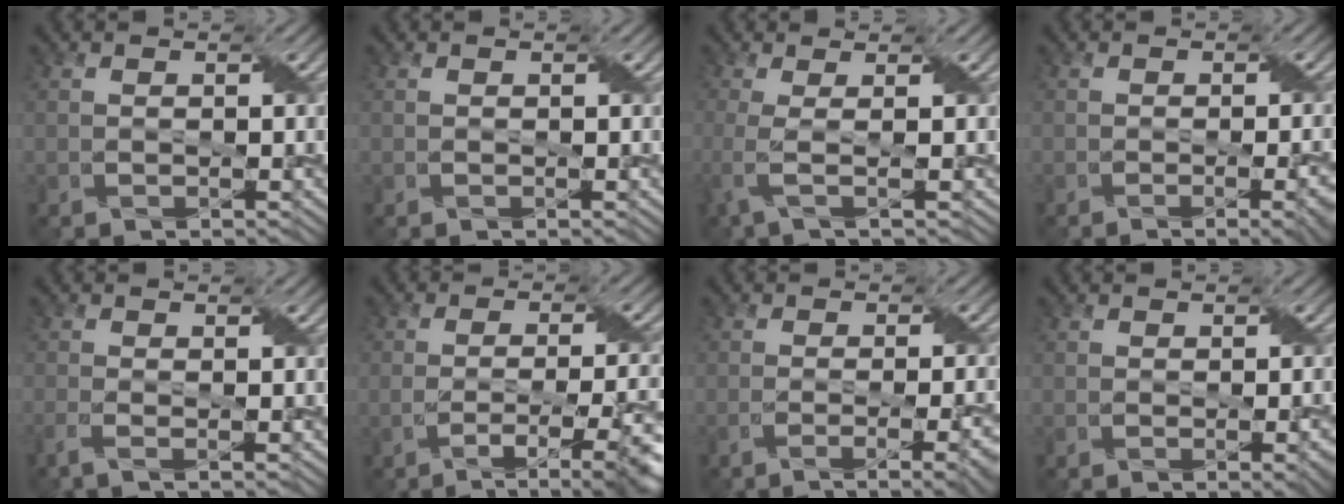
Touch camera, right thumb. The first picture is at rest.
{"total": 0.0}
{"total": 3.0, "force": [-0.3, 0.7, 2.9], "torque": [-0.057, -0.004, -0.017]}
{"total": 4.5, "force": [-1.6, 1.3, 4.0], "torque": [-0.041, -0.003, -0.018]}
{"total": 2.0, "force": [-1.0, 0.4, 1.6], "torque": [-0.028, -0.001, -0.032]}
{"total": 9.1, "force": [-3.8, 2.4, 7.9], "torque": [-0.119, -0.007, -0.053]}
{"total": 7.1, "force": [-3.5, 1.7, 6.0], "torque": [-0.073, -0.002, -0.048]}
{"total": 2.7, "force": [-0.7, 0.8, 2.5], "torque": [-0.029, -0.002, -0.008]}